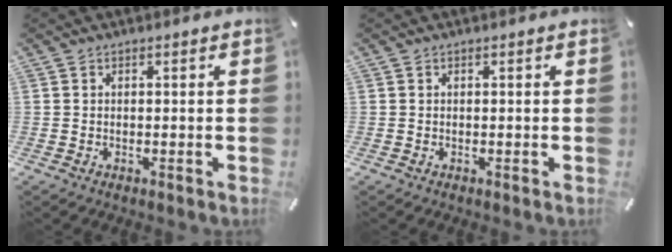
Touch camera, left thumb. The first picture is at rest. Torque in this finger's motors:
{"motor_torque": [-0.31, -0.23, 0.00, 0.07, 0.00]}